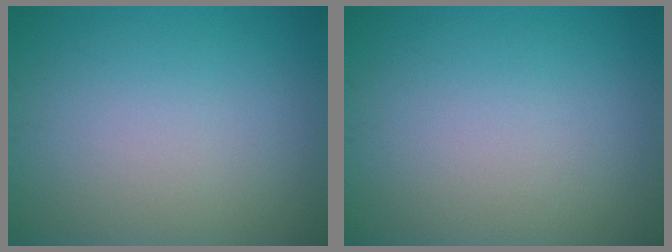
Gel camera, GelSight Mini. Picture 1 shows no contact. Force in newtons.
{"total": 0.0}